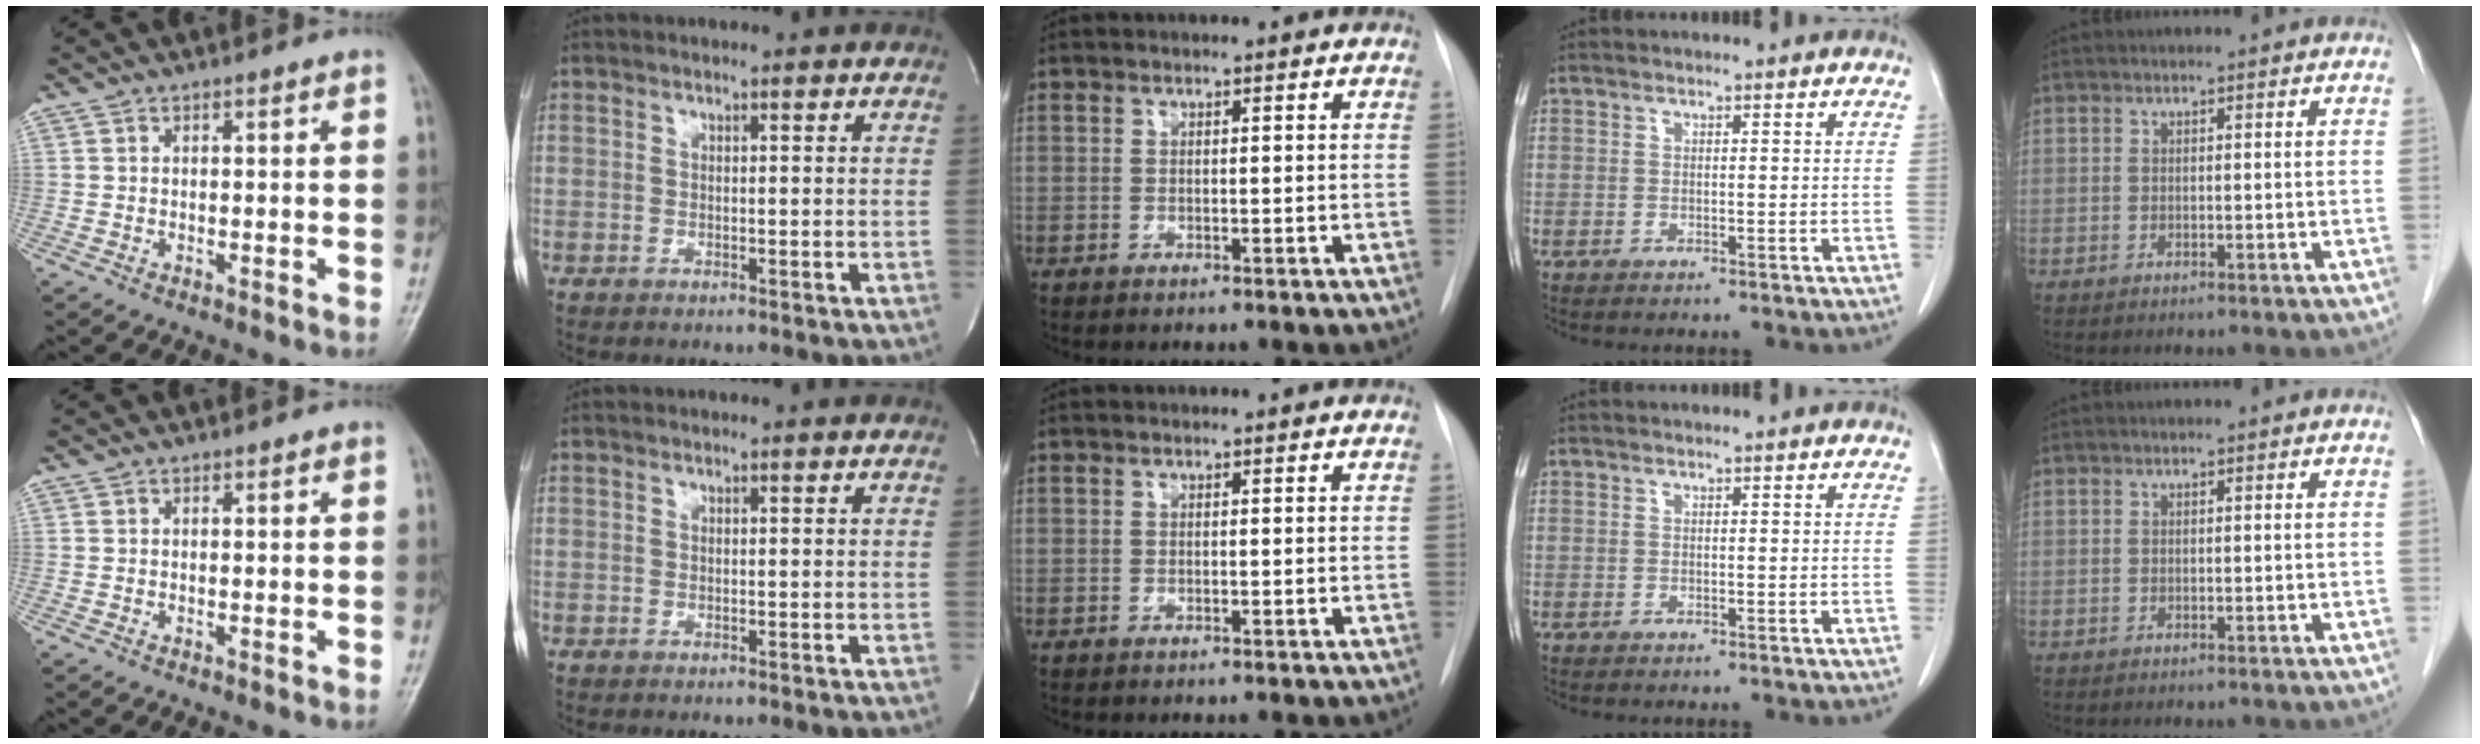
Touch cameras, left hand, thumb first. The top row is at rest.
{}